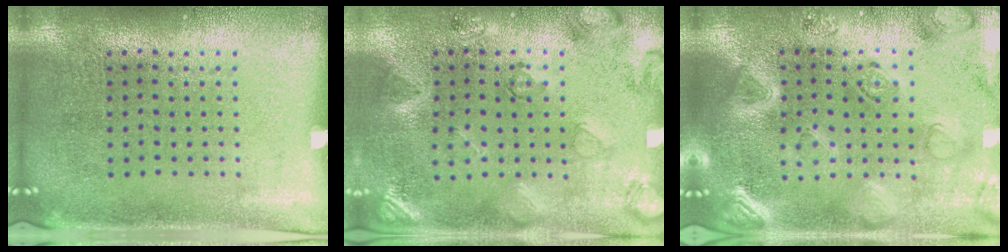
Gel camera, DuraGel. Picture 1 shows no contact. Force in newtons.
{"total": 2.6, "press": 1.7, "slide": 1.9}
{"total": 3.0, "press": 2.9, "slide": 0.8}